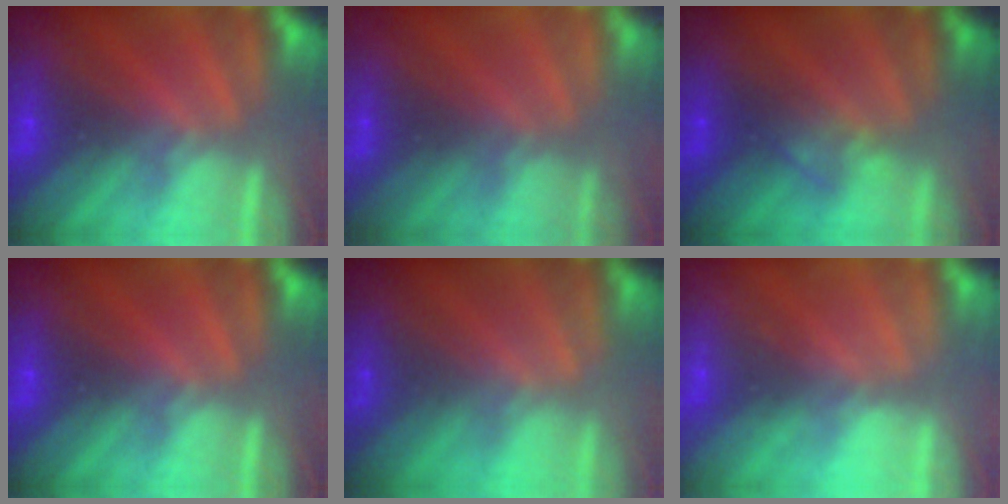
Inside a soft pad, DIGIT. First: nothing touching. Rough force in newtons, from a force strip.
{"total": 2.9}
{"total": 2.3}
{"total": 0.0}
{"total": 1.3}
{"total": 2.2}